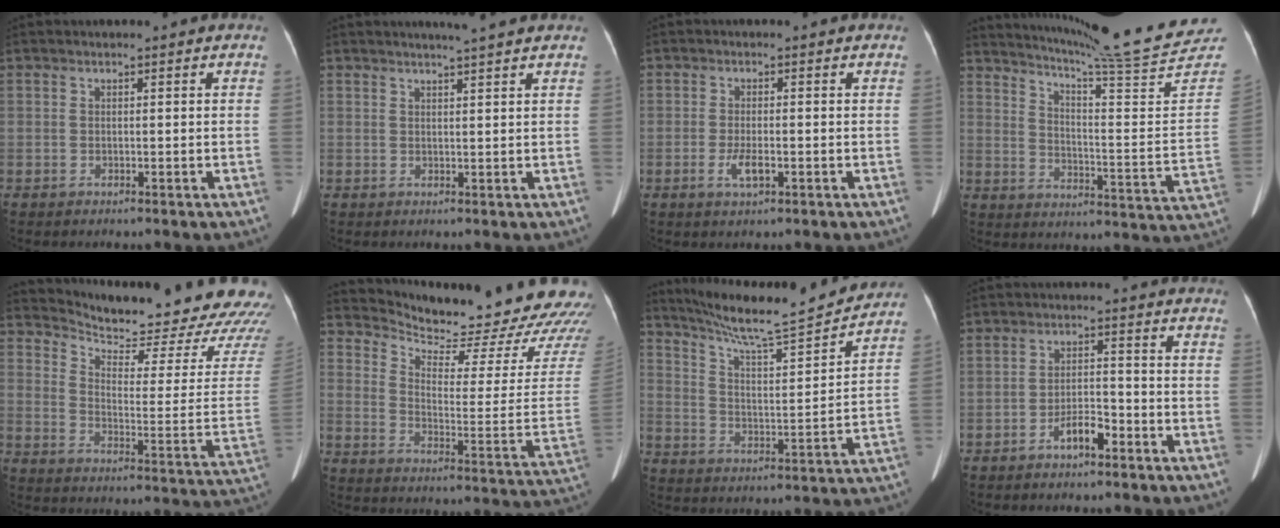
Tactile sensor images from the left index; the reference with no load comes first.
{"total": 4.4, "force": [3.9, -0.4, 2.1], "torque": [-0.032, 0.010, 0.049]}
{"total": 2.8, "force": [-0.9, 0.8, 2.5], "torque": [-0.053, -0.003, -0.015]}
{"total": 23.7, "force": [21.9, -2.3, 8.6], "torque": [-0.144, -0.117, 0.283]}
{"total": 24.6, "force": [23.1, 3.2, 7.7], "torque": [-0.116, -0.101, 0.286]}
{"total": 23.0, "force": [22.2, 2.9, 5.4], "torque": [-0.085, -0.109, 0.275]}
{"total": 17.6, "force": [16.1, 0.3, 7.2], "torque": [-0.128, -0.004, 0.247]}
{"total": 4.0, "force": [-2.6, 1.2, 2.7], "torque": [-0.051, 0.006, -0.047]}